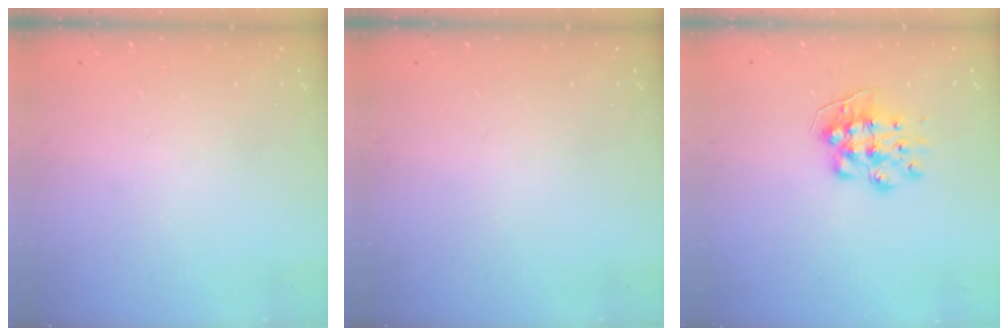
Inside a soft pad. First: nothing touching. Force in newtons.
{"total": 0.0}
{"total": 8.9, "press": 8.9, "slide": 0.2}